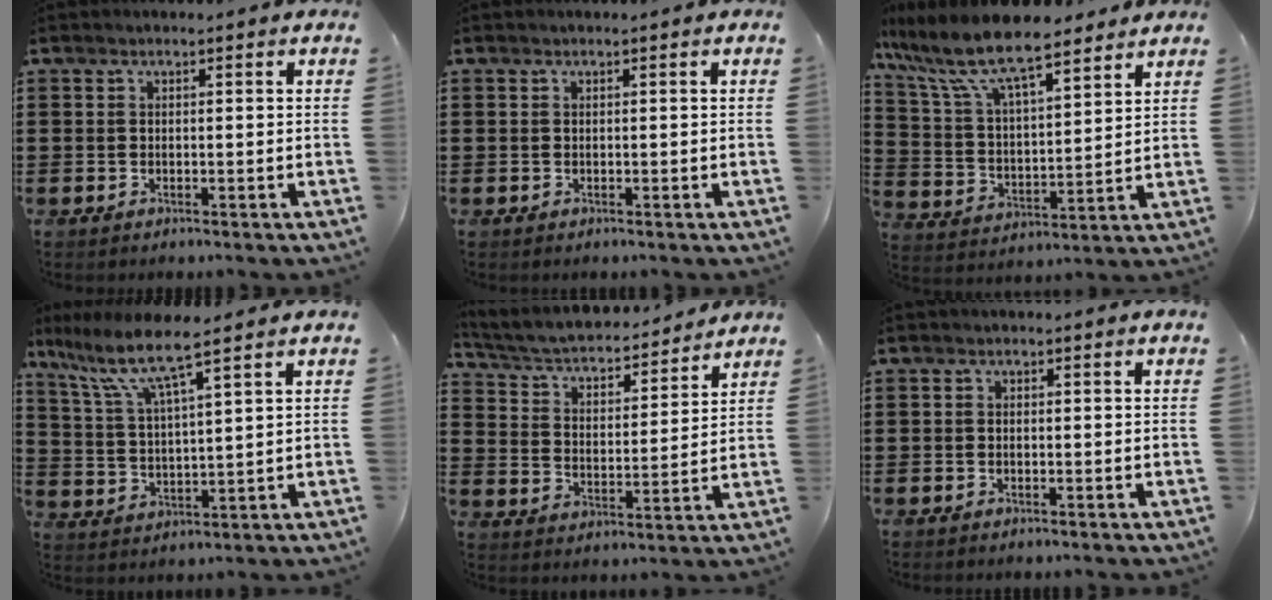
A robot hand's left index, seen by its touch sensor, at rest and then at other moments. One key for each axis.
{"total": 0.0}
{"total": 10.3, "fx": 8.5, "fy": 2.1, "fz": 5.3, "tx": -0.139, "ty": -0.036, "tz": 0.146}
{"total": 7.9, "fx": 5.8, "fy": 0.4, "fz": 5.4, "tx": -0.126, "ty": -0.025, "tz": 0.096}
{"total": 4.1, "fx": 3.8, "fy": 0.8, "fz": 1.5, "tx": -0.050, "ty": -0.030, "tz": 0.056}
{"total": 0.6, "fx": -0.4, "fy": 0.4, "fz": 0.2, "tx": -0.006, "ty": 0.000, "tz": -0.008}